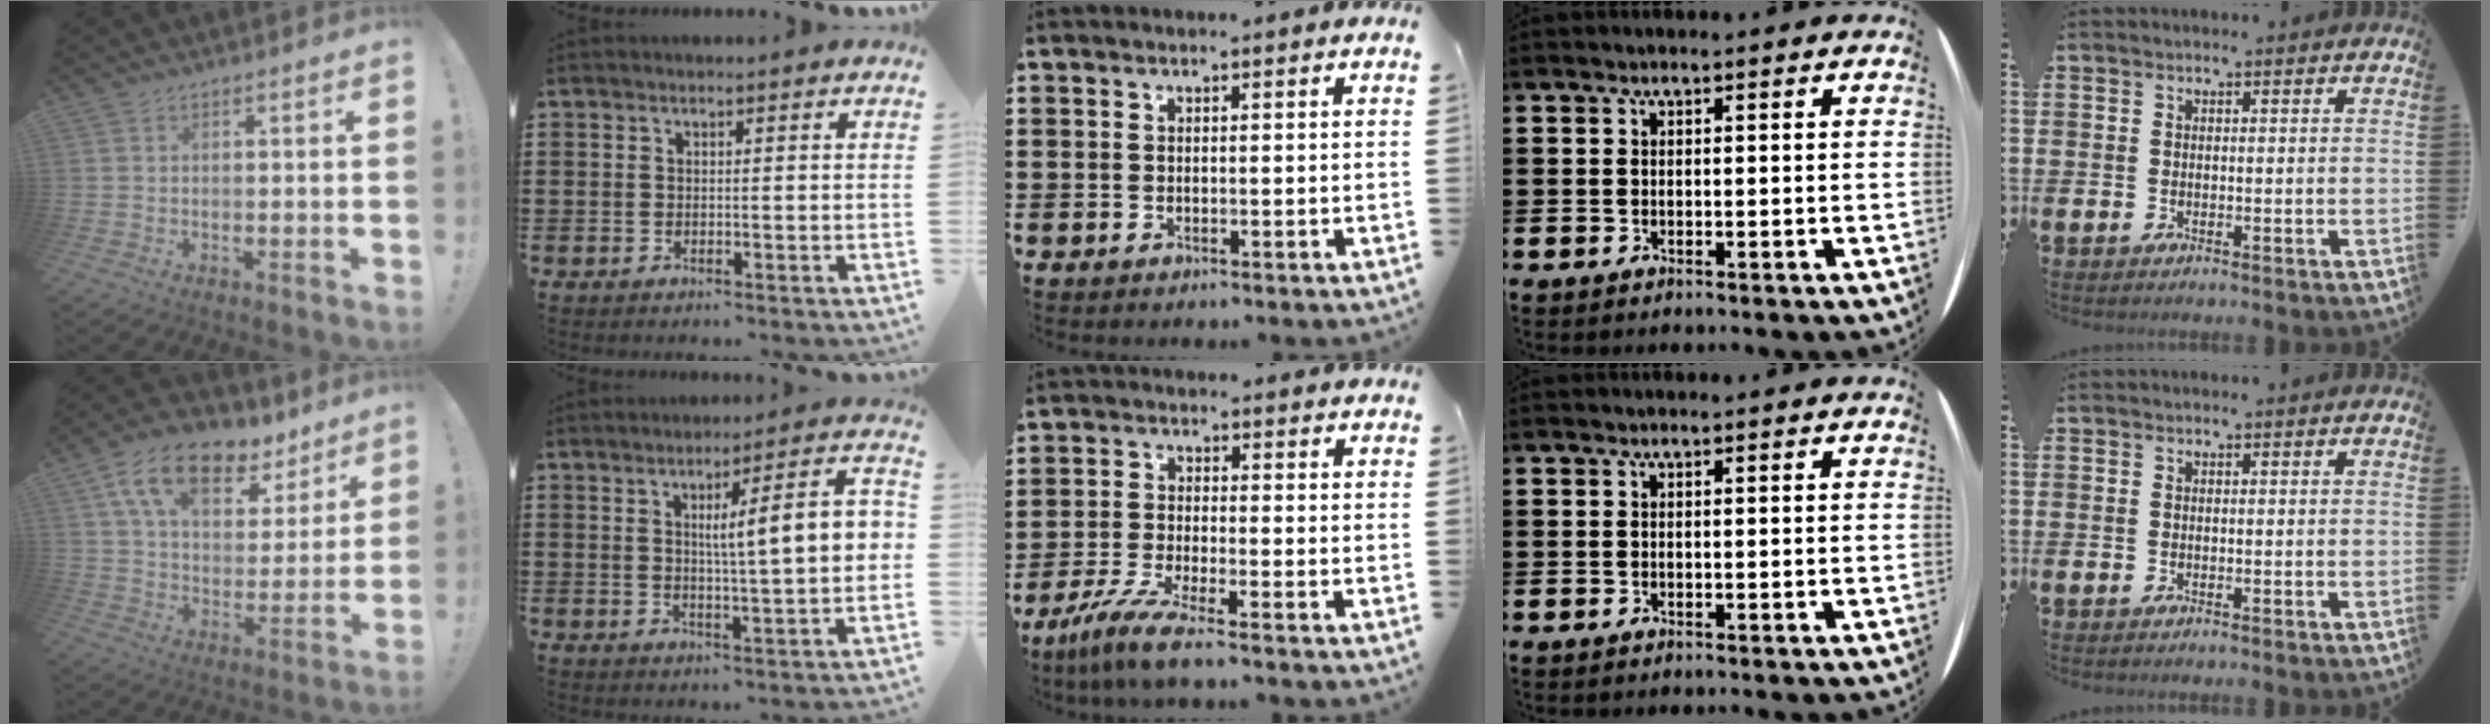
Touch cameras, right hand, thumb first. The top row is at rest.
{"thumb": {"total": 16.8, "force": [10.1, 9.1, 9.9], "torque": [-0.168, -0.051, 0.180]}, "index": {"total": 9.0, "force": [1.6, 0.9, 8.9], "torque": [-0.147, -0.001, 0.016]}, "middle": {"total": 5.6, "force": [-4.4, -0.1, 3.5], "torque": [-0.093, -0.027, -0.089]}}